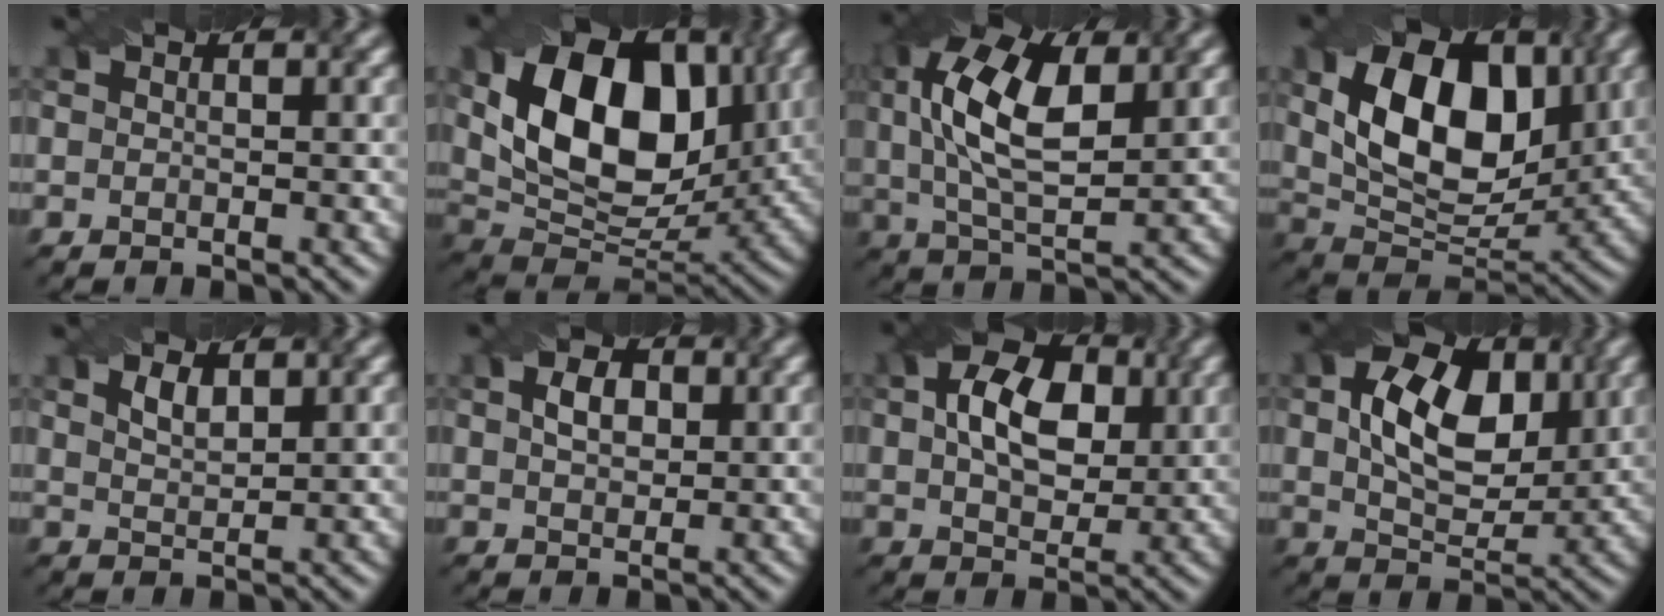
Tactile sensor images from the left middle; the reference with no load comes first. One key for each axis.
{"total": 13.5, "fx": 3.2, "fy": 8.8, "fz": 9.7, "tx": -0.162, "ty": 0.002, "tz": 0.052}
{"total": 9.8, "fx": 2.5, "fy": 4.7, "fz": 8.3, "tx": -0.173, "ty": 0.013, "tz": 0.040}
{"total": 11.9, "fx": 2.8, "fy": 7.5, "fz": 8.8, "tx": -0.152, "ty": -0.004, "tz": 0.049}
{"total": 1.8, "fx": 1.1, "fy": 0.8, "fz": 1.2, "tx": -0.027, "ty": 0.000, "tz": 0.025}
{"total": 2.7, "fx": 0.6, "fy": 1.8, "fz": 1.9, "tx": -0.042, "ty": 0.004, "tz": 0.013}
{"total": 8.1, "fx": 1.9, "fy": 5.3, "fz": 5.8, "tx": -0.103, "ty": 0.012, "tz": 0.026}
{"total": 9.2, "fx": 2.2, "fy": 5.6, "fz": 6.9, "tx": -0.124, "ty": 0.010, "tz": 0.037}